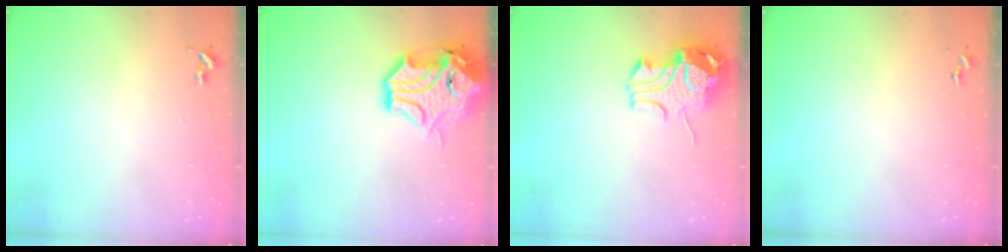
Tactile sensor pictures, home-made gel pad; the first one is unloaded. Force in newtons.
{"total": 14.6, "press": 14.5, "slide": 1.7}
{"total": 11.3, "press": 11.2, "slide": 1.8}
{"total": 0.0}